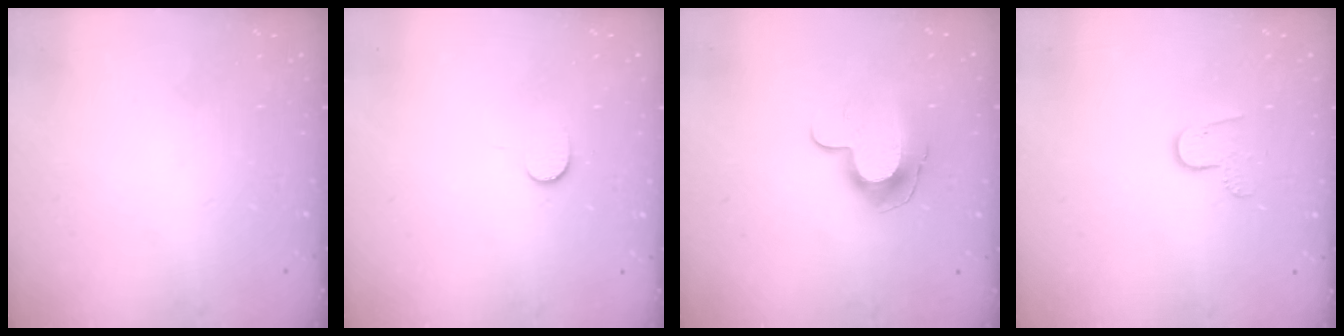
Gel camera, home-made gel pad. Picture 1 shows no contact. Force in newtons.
{"total": 6.0, "press": 6.0, "slide": 0.5}
{"total": 10.5, "press": 10.5, "slide": 0.5}
{"total": 5.8, "press": 5.8, "slide": 0.5}